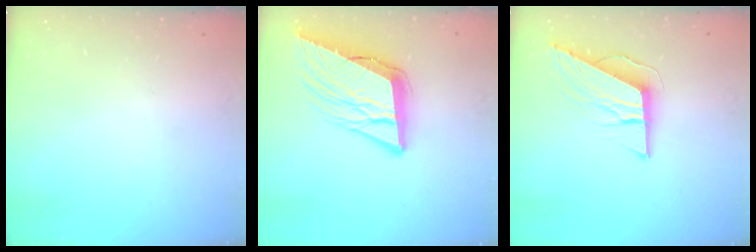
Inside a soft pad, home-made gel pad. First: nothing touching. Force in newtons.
{"total": 15.3, "press": 15.1, "slide": 2.7}
{"total": 9.6, "press": 9.6, "slide": 0.5}